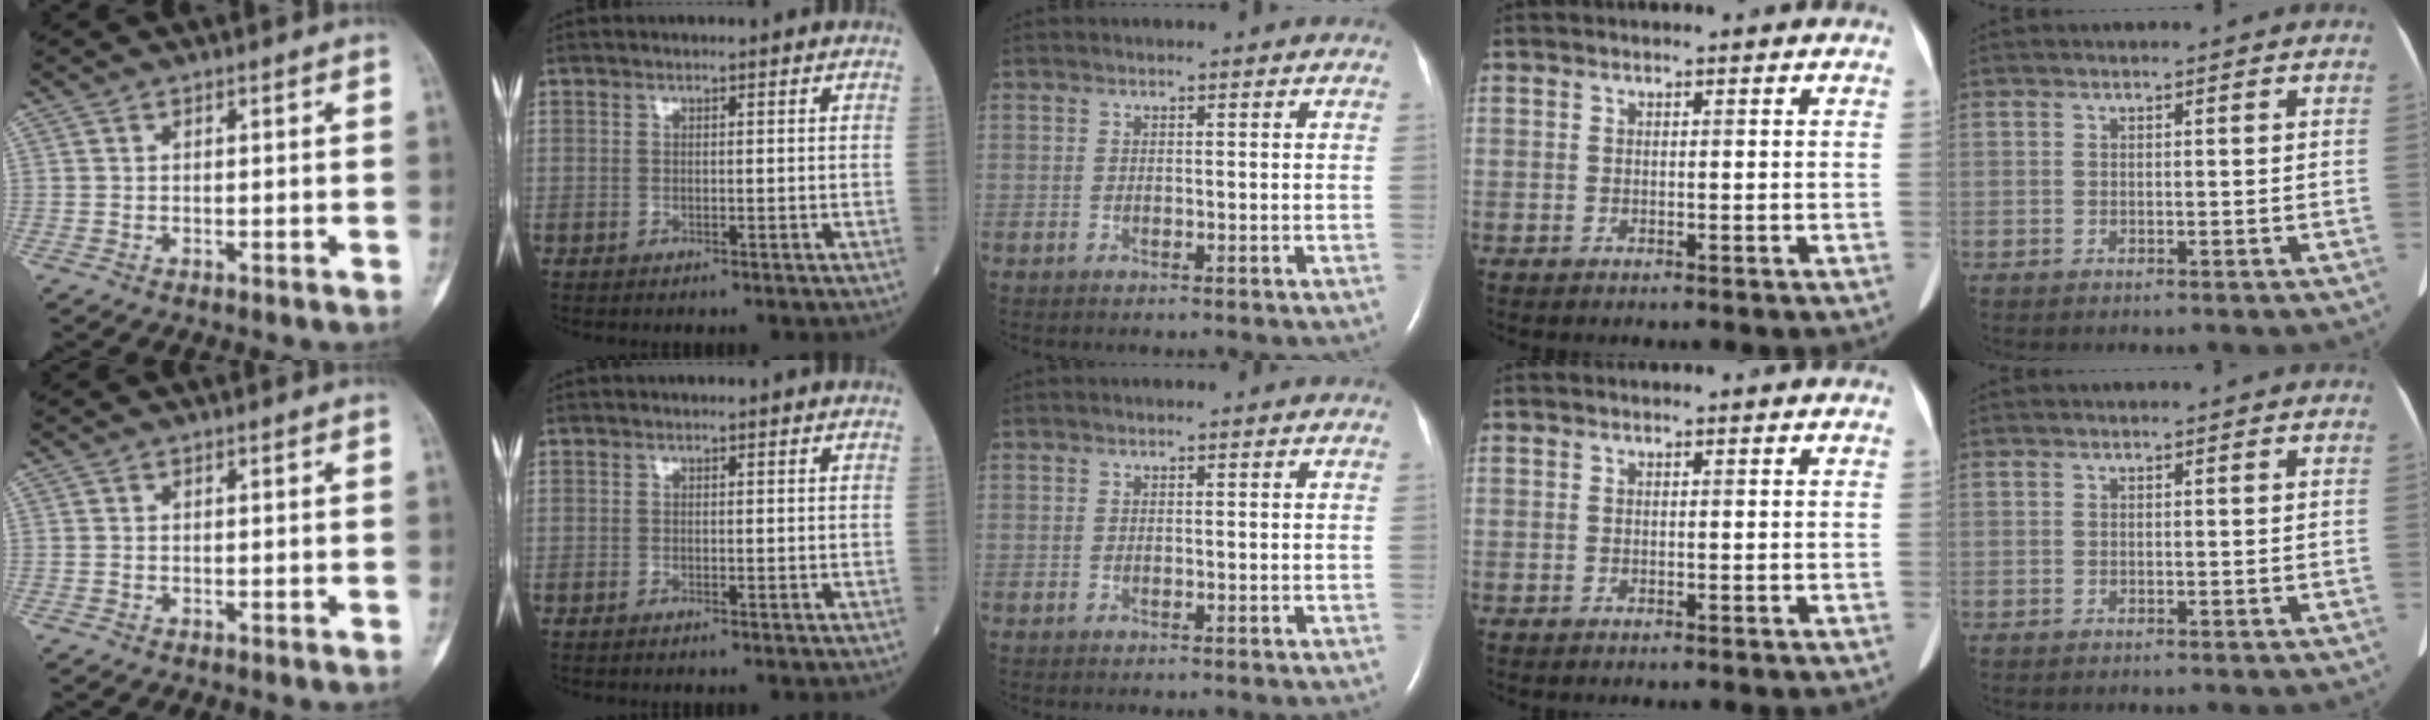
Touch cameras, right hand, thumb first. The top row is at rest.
{}